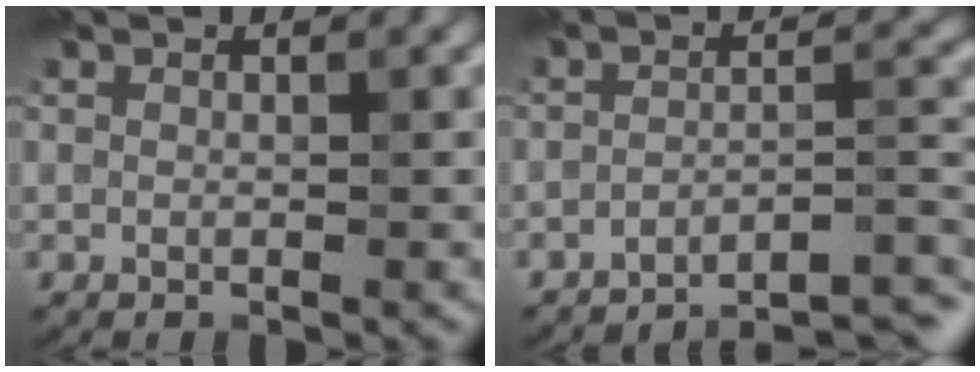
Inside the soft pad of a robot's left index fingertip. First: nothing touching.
{"total": 8.0, "force": [-7.1, 1.2, 3.6], "torque": [-0.042, 0.007, -0.103]}